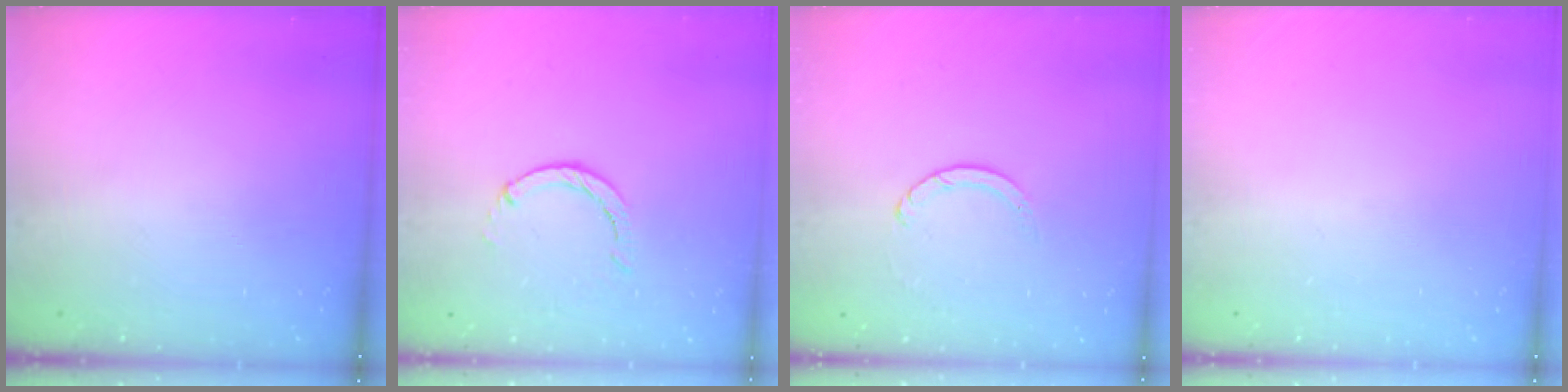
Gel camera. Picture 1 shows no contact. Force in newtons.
{"total": 0.6, "press": 0.6, "slide": 0.2}
{"total": 1.3, "press": 1.2, "slide": 0.2}
{"total": 0.0}